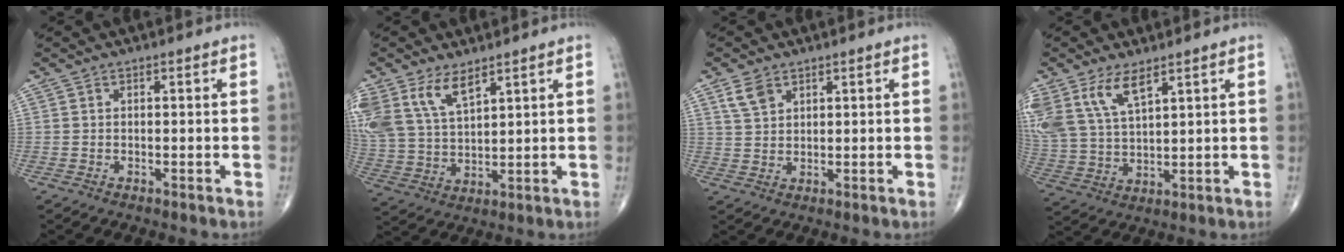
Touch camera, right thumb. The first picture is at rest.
{"total": 12.1, "force": [7.1, 5.9, 7.7], "torque": [-0.158, -0.020, 0.154]}
{"total": 3.9, "force": [2.4, 2.4, 2.0], "torque": [-0.033, -0.007, 0.053]}
{"total": 11.8, "force": [6.8, 5.3, 8.1], "torque": [-0.168, -0.017, 0.146]}